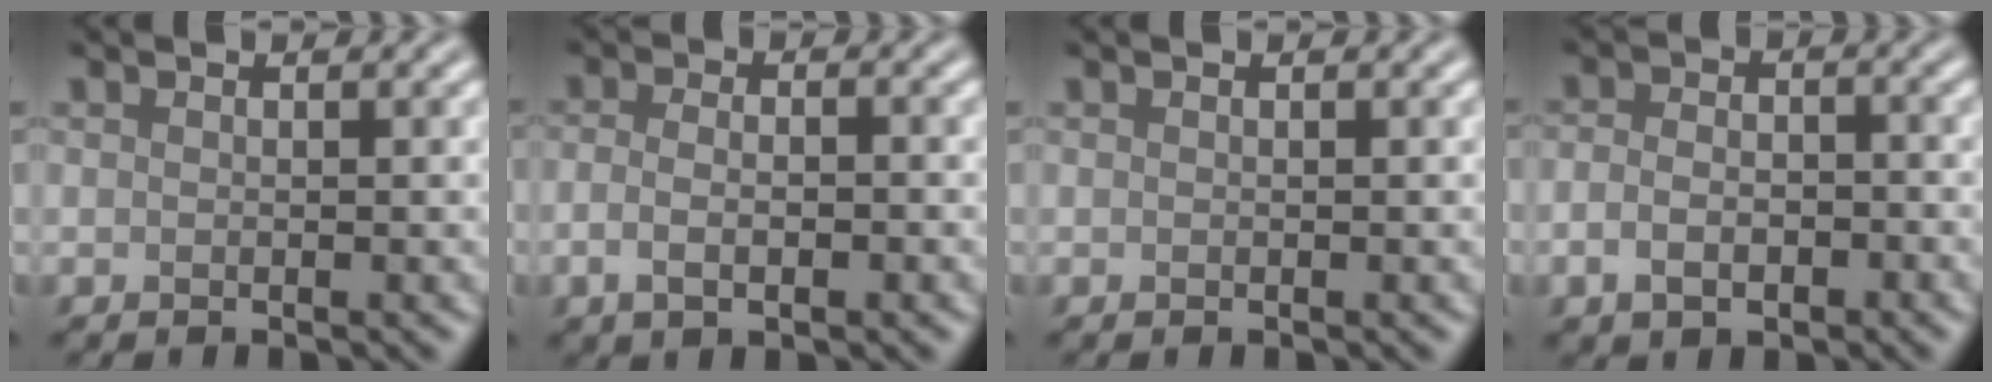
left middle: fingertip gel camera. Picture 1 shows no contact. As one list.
[{"total": 3.4, "force": [-0.8, 1.7, 2.9], "torque": [-0.042, -0.002, -0.017]}, {"total": 0.0}, {"total": 3.2, "force": [-1.3, 2.1, 2.1], "torque": [-0.037, -0.002, -0.029]}]